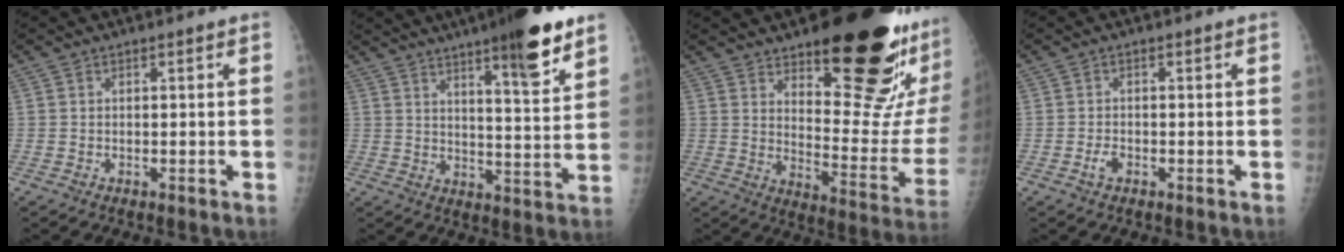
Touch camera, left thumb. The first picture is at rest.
{"total": 15.3, "force": [9.8, 2.5, 11.5], "torque": [-0.147, -0.053, 0.143]}
{"total": 25.7, "force": [15.6, 7.7, 19.0], "torque": [-0.227, -0.101, 0.225]}
{"total": 1.8, "force": [-0.9, 1.1, 1.1], "torque": [-0.022, 0.004, -0.018]}